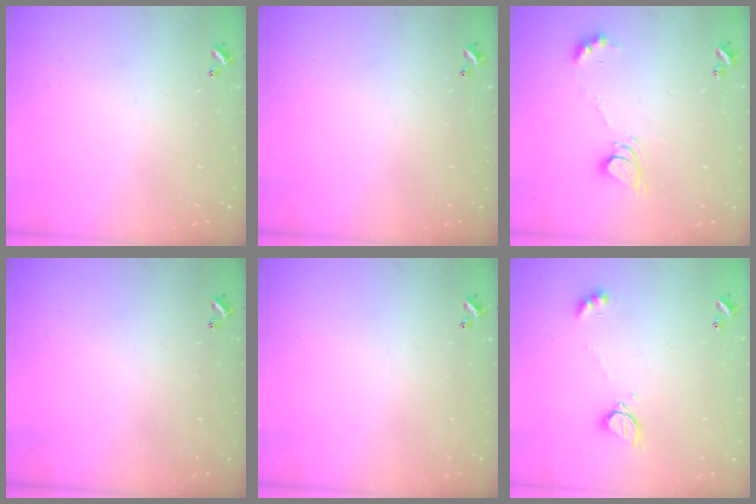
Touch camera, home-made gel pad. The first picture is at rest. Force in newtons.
{"total": 0.0}
{"total": 7.8, "press": 7.7, "slide": 0.9}
{"total": 0.0}
{"total": 0.0}
{"total": 2.3, "press": 2.3, "slide": 0.5}